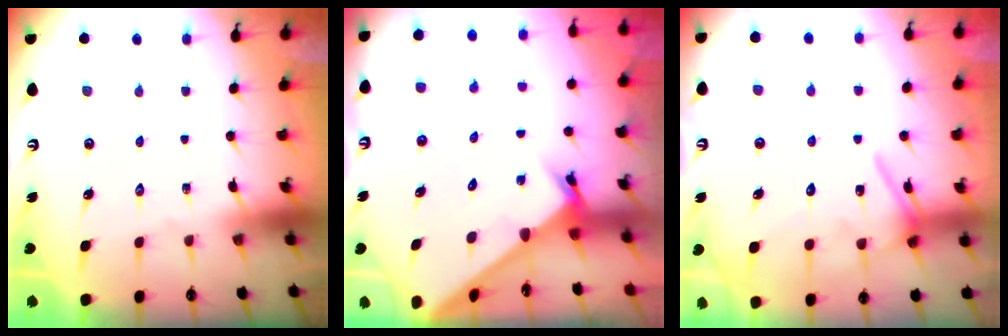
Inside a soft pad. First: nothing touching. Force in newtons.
{"total": 1.7, "press": 1.7, "slide": 0.1}
{"total": 13.8, "press": 13.8, "slide": 0.9}